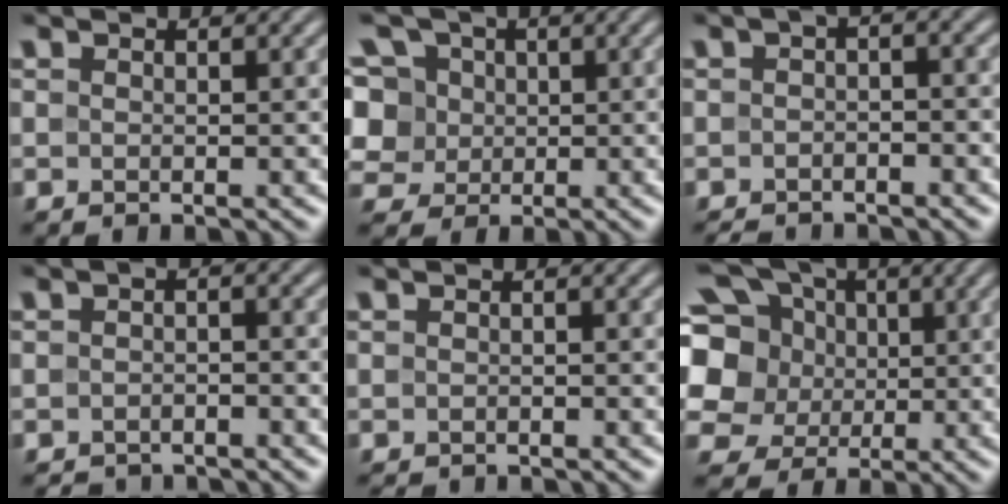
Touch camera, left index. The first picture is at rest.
{"total": 9.6, "force": [2.9, 7.9, 4.7], "torque": [-0.102, 0.032, 0.027]}
{"total": 2.8, "force": [-1.9, 1.0, 1.8], "torque": [-0.027, 0.002, -0.037]}
{"total": 2.8, "force": [-2.3, 1.1, 1.1], "torque": [-0.011, 0.001, -0.043]}
{"total": 1.7, "force": [-1.7, 0.2, 0.4], "torque": [-0.003, -0.007, -0.026]}
{"total": 11.4, "force": [2.6, 9.7, 5.5], "torque": [-0.147, 0.028, 0.019]}